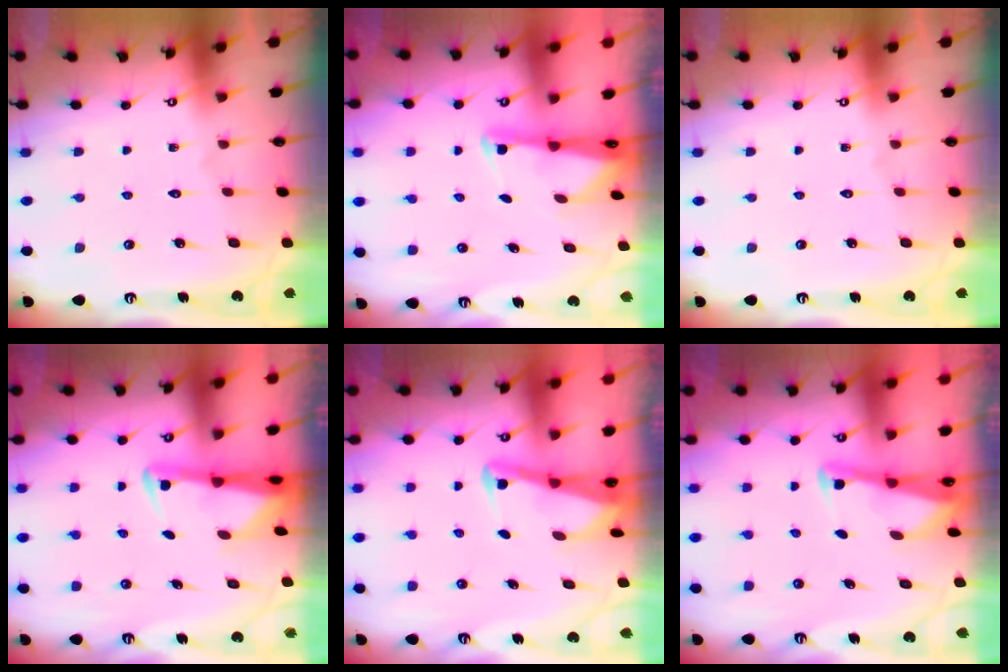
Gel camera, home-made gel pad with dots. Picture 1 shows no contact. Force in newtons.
{"total": 1.9, "press": 1.9, "slide": 0.4}
{"total": 0.0}
{"total": 3.0, "press": 2.9, "slide": 0.6}
{"total": 3.1, "press": 3.1, "slide": 0.3}
{"total": 2.5, "press": 2.5, "slide": 0.1}